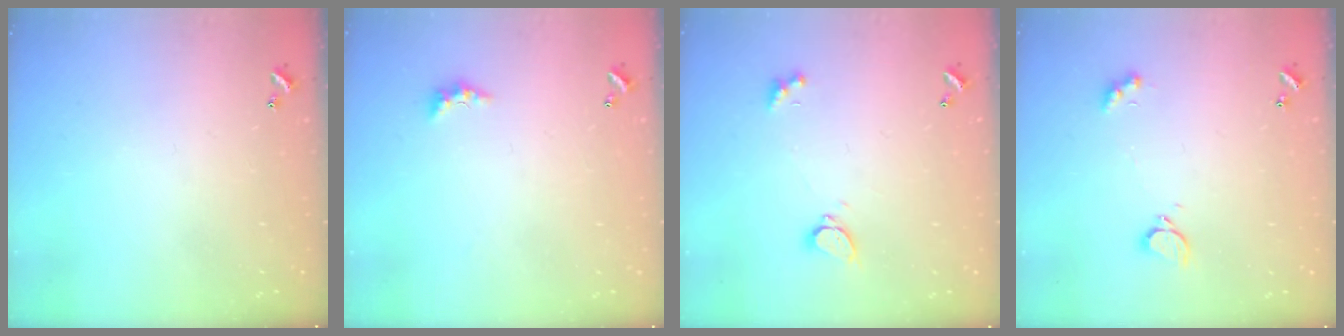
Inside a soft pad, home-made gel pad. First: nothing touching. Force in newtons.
{"total": 2.3, "press": 2.2, "slide": 0.7}
{"total": 2.3, "press": 2.2, "slide": 0.7}
{"total": 2.9, "press": 2.9, "slide": 0.6}